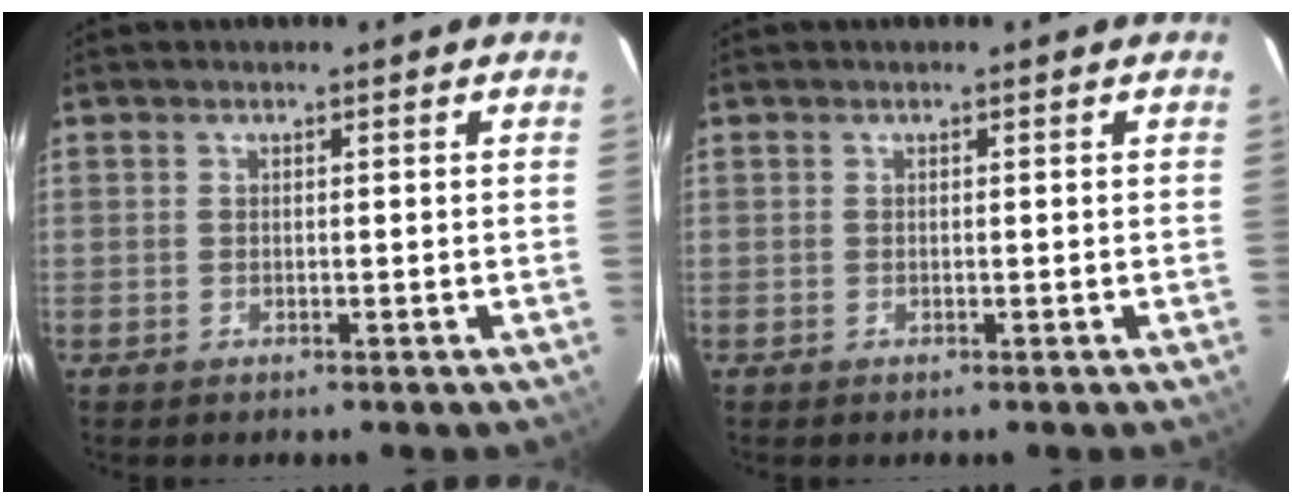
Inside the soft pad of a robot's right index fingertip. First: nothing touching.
{"total": 0.0}